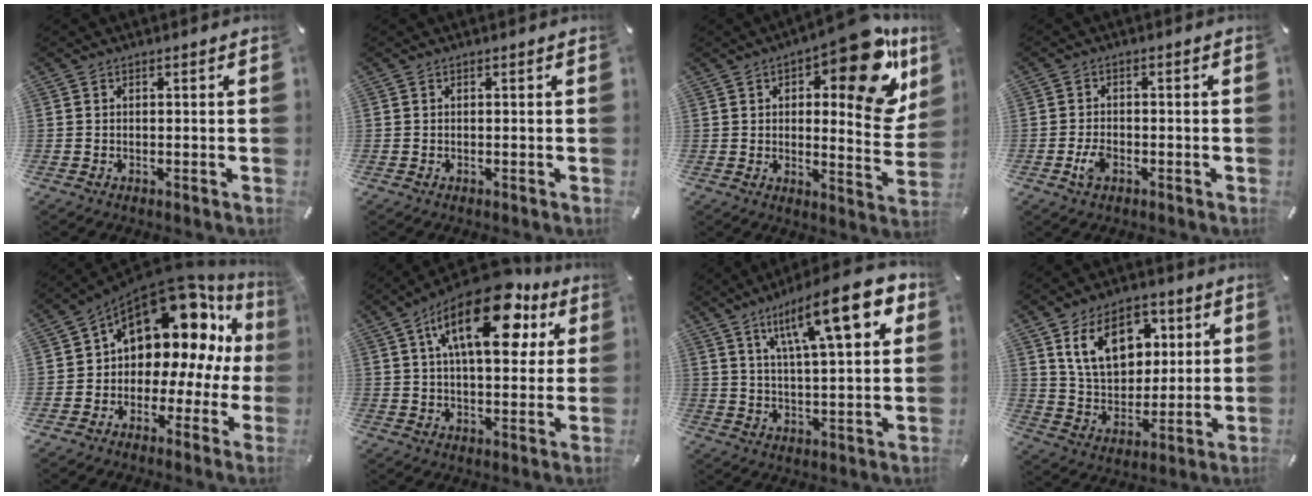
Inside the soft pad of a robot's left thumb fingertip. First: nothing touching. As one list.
[{"total": 0.0}, {"total": 21.7, "force": [11.2, 8.6, 16.4], "torque": [-0.202, -0.078, 0.175]}, {"total": 3.6, "force": [-1.5, 2.1, 2.4], "torque": [-0.062, 0.000, -0.031]}, {"total": 16.1, "force": [8.1, 10.3, 9.4], "torque": [-0.149, -0.072, 0.136]}, {"total": 20.0, "force": [9.1, 9.4, 15.1], "torque": [-0.237, -0.035, 0.146]}, {"total": 19.4, "force": [9.9, 5.4, 15.8], "torque": [-0.256, -0.033, 0.152]}, {"total": 14.6, "force": [6.4, 10.2, 8.2], "torque": [-0.142, -0.007, 0.121]}]